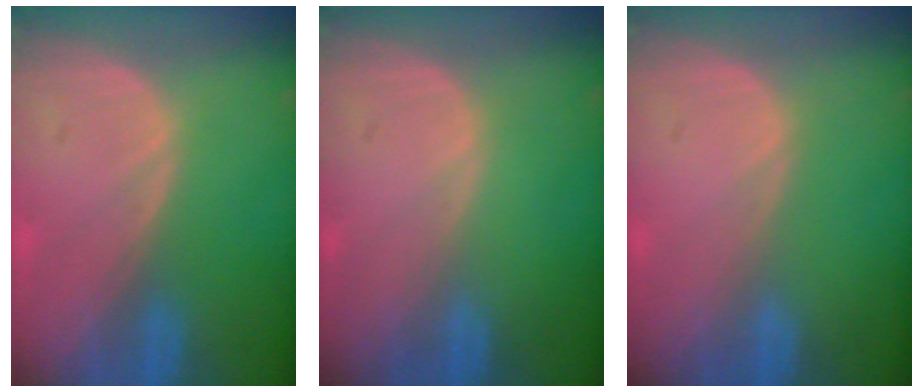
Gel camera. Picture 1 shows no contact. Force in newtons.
{"total": 0.0}
{"total": 0.0}